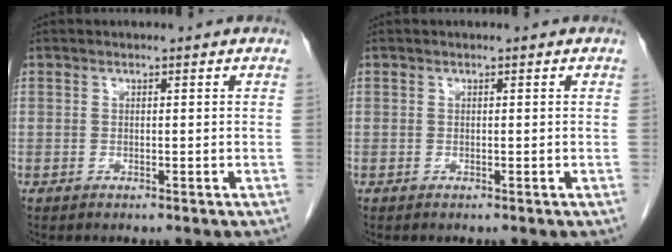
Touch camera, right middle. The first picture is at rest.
{"total": 0.0}